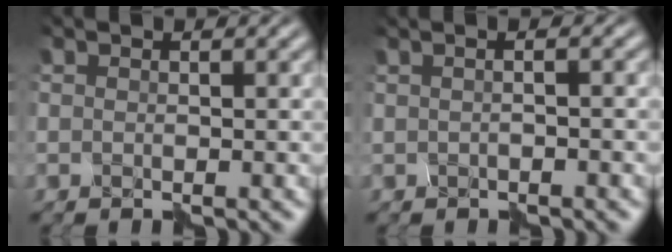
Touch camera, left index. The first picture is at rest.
{"total": 0.7, "force": [0.0, 0.1, 0.7], "torque": [-0.013, -0.005, -0.006]}